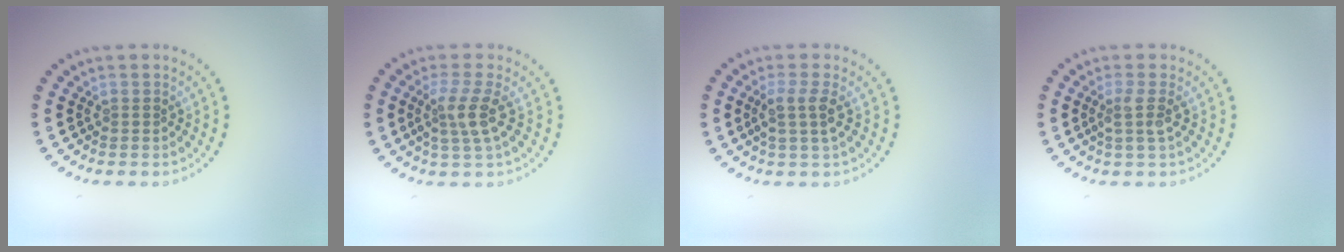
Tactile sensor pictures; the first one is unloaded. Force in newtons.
{"total": 2.7, "press": 2.2, "slide": 1.7}
{"total": 2.3, "press": 1.9, "slide": 1.3}
{"total": 1.8, "press": 1.3, "slide": 1.3}